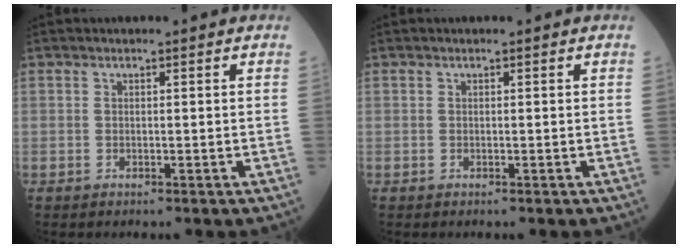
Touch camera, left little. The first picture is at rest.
{"total": 0.0}